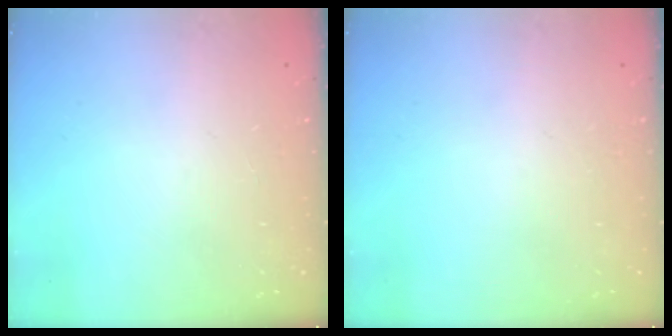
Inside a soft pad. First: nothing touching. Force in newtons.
{"total": 0.0}